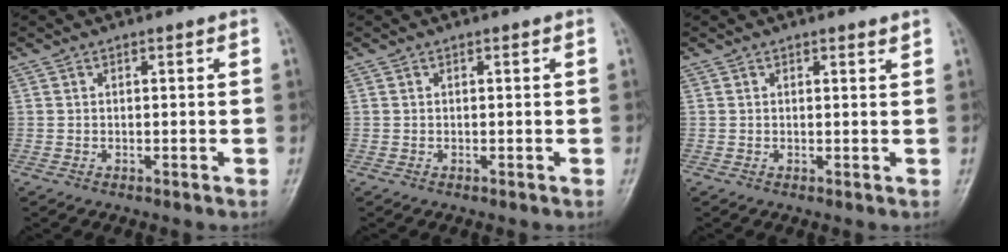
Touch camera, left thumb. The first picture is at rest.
{"total": 0.0}
{"total": 0.8, "force": [0.7, 0.2, 0.3], "torque": [-0.005, -0.006, 0.008]}